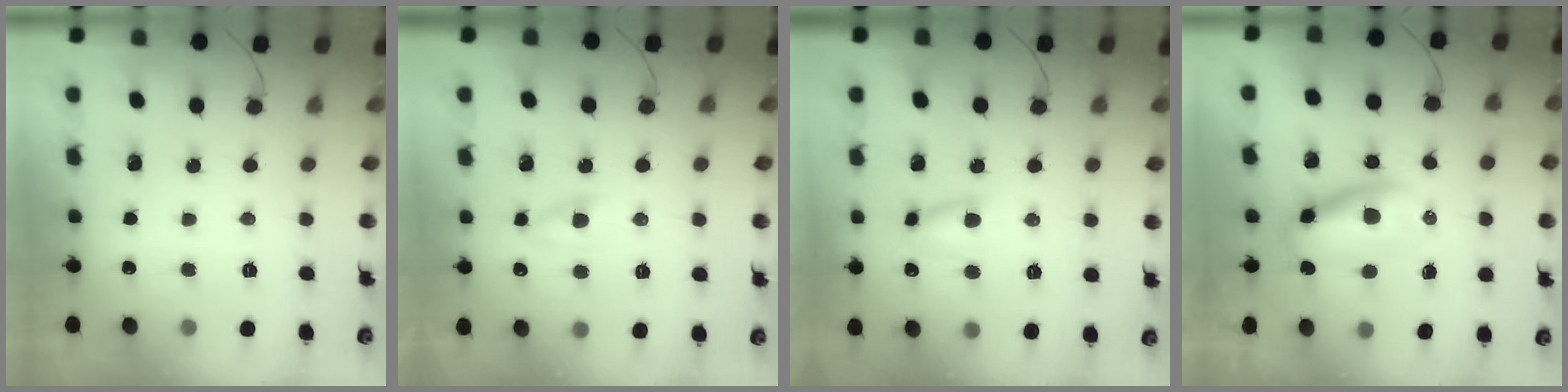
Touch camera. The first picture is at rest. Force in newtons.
{"total": 3.5, "press": 3.3, "slide": 1.2}
{"total": 6.5, "press": 6.5, "slide": 0.2}
{"total": 6.2, "press": 6.0, "slide": 1.3}